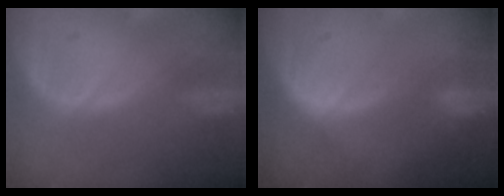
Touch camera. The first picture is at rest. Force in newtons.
{"total": 1.6, "press": 1.6, "slide": 0.1}